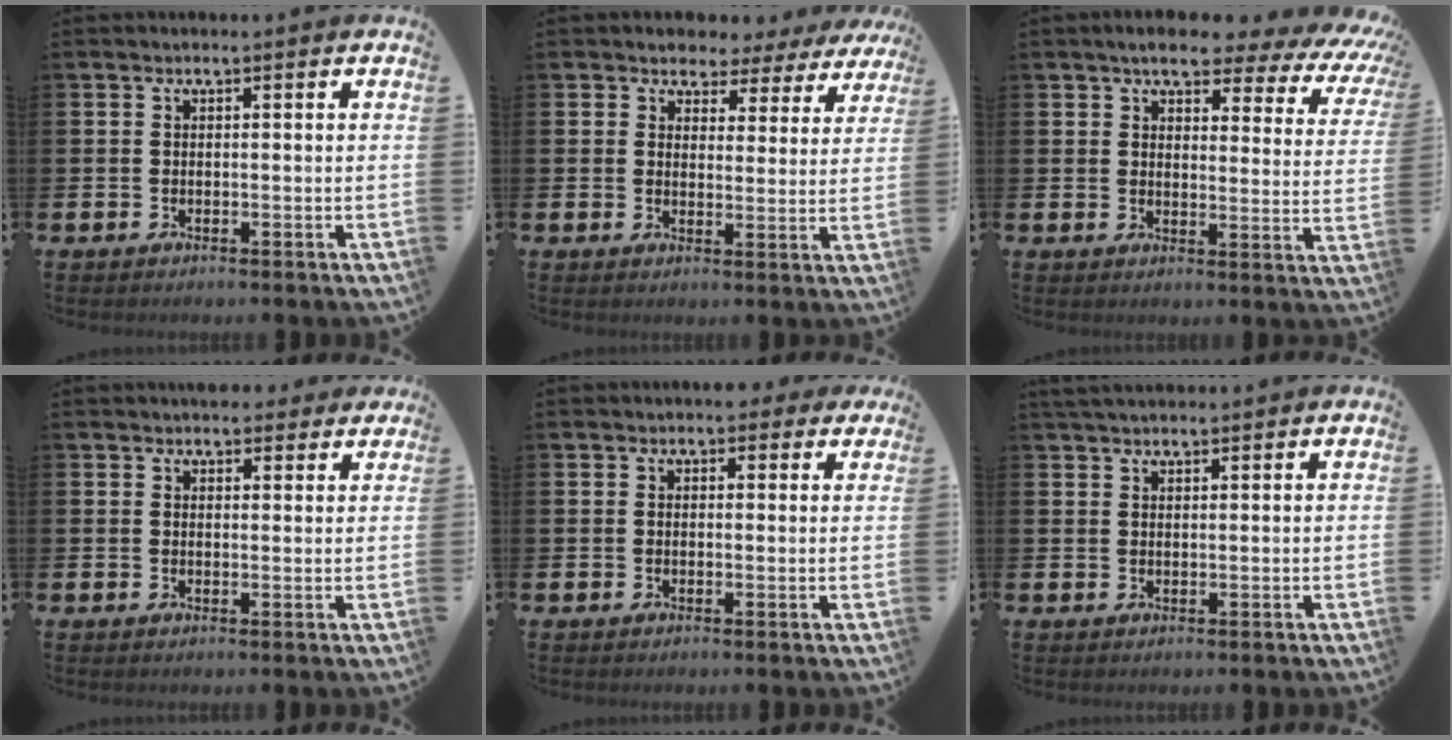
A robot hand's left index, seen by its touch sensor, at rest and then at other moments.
{"total": 3.3, "force": [2.7, 1.9, -0.1], "torque": [-0.019, -0.020, 0.043]}
{"total": 6.1, "force": [5.0, 1.8, 2.8], "torque": [-0.054, -0.038, 0.080]}
{"total": 3.2, "force": [3.0, 1.0, -0.1], "torque": [0.015, -0.018, 0.054]}
{"total": 2.1, "force": [1.7, 1.2, 0.4], "torque": [0.007, -0.002, 0.026]}
{"total": 2.3, "force": [2.2, 0.5, 0.6], "torque": [-0.008, -0.005, 0.039]}